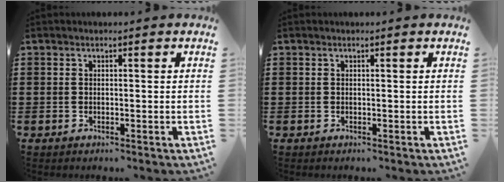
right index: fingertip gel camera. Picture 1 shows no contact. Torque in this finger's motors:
{"motor_torque": [0.12, -0.05, 0.00, 0.00]}